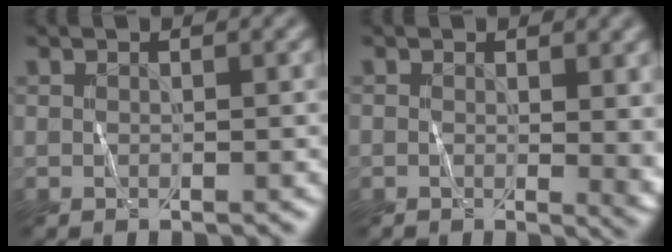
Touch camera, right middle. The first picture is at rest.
{"total": 4.0, "force": [0.3, 1.6, 3.6], "torque": [-0.030, -0.004, 0.005]}